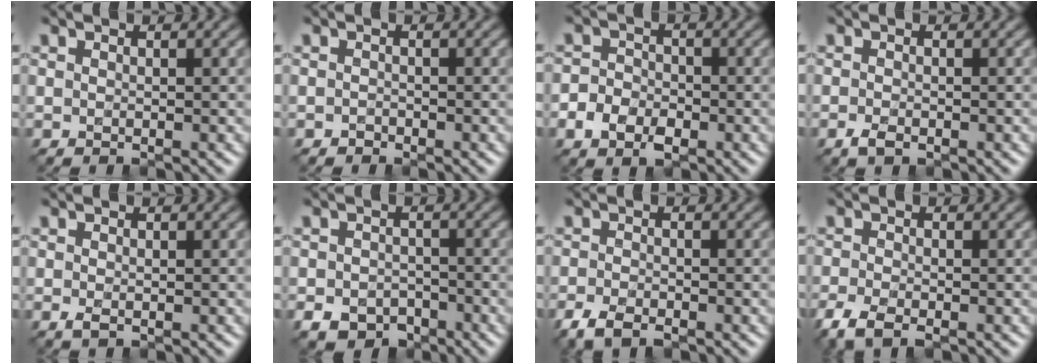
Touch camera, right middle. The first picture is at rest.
{"total": 0.7, "force": [-0.6, 0.2, -0.2], "torque": [0.002, -0.004, -0.012]}
{"total": 3.4, "force": [-1.8, 2.5, 1.5], "torque": [-0.018, -0.005, -0.031]}
{"total": 1.6, "force": [-1.1, 0.6, 0.9], "torque": [-0.021, -0.008, -0.021]}
{"total": 0.8, "force": [-0.4, 0.3, 0.6], "torque": [-0.016, -0.004, -0.006]}
{"total": 4.1, "force": [-2.6, 2.7, 1.6], "torque": [-0.027, -0.011, -0.049]}
{"total": 3.7, "force": [-2.9, 1.5, 1.8], "torque": [-0.038, -0.013, -0.058]}
{"total": 4.1, "force": [-3.1, 1.5, 2.2], "torque": [-0.053, -0.016, -0.063]}